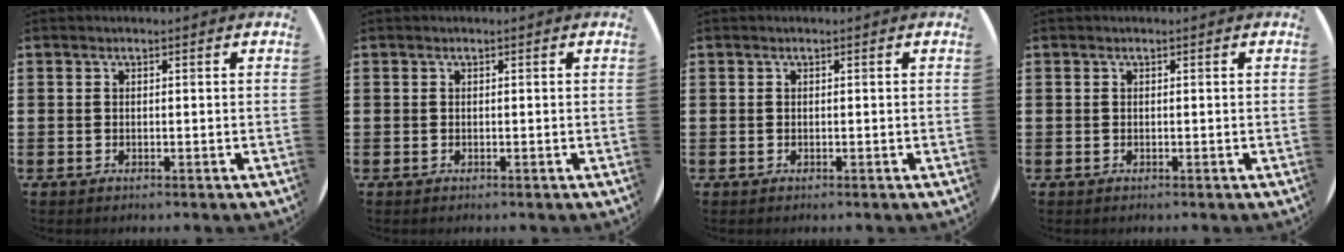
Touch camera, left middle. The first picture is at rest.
{"total": 0.0}
{"total": 0.0}
{"total": 0.0}